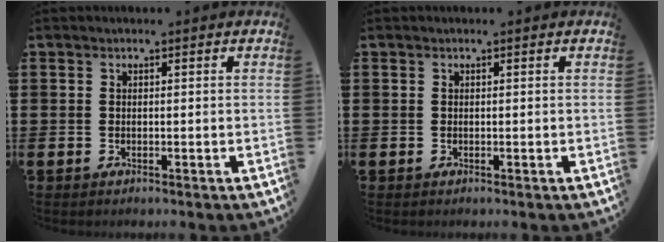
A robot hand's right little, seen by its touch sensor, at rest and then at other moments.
{"total": 0.0}